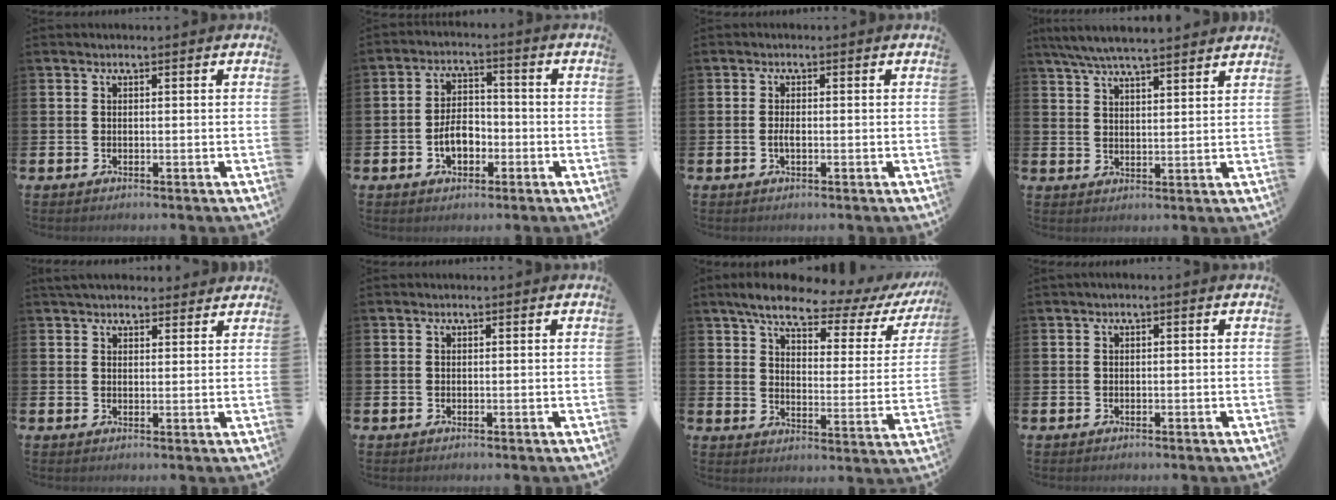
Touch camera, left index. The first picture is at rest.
{"total": 4.8, "force": [-1.7, 3.0, 3.3], "torque": [-0.038, 0.001, -0.038]}
{"total": 1.2, "force": [-0.3, 0.4, 1.1], "torque": [-0.015, -0.002, -0.007]}
{"total": 6.3, "force": [6.0, 0.2, 2.0], "torque": [-0.062, -0.021, 0.109]}
{"total": 3.5, "force": [3.3, 1.0, 0.7], "torque": [-0.005, -0.012, 0.058]}
{"total": 0.0}
{"total": 7.9, "force": [6.2, 2.4, 4.2], "torque": [-0.084, -0.039, 0.095]}
{"total": 0.5, "force": [-0.2, 0.1, 0.5], "torque": [-0.015, 0.002, -0.003]}